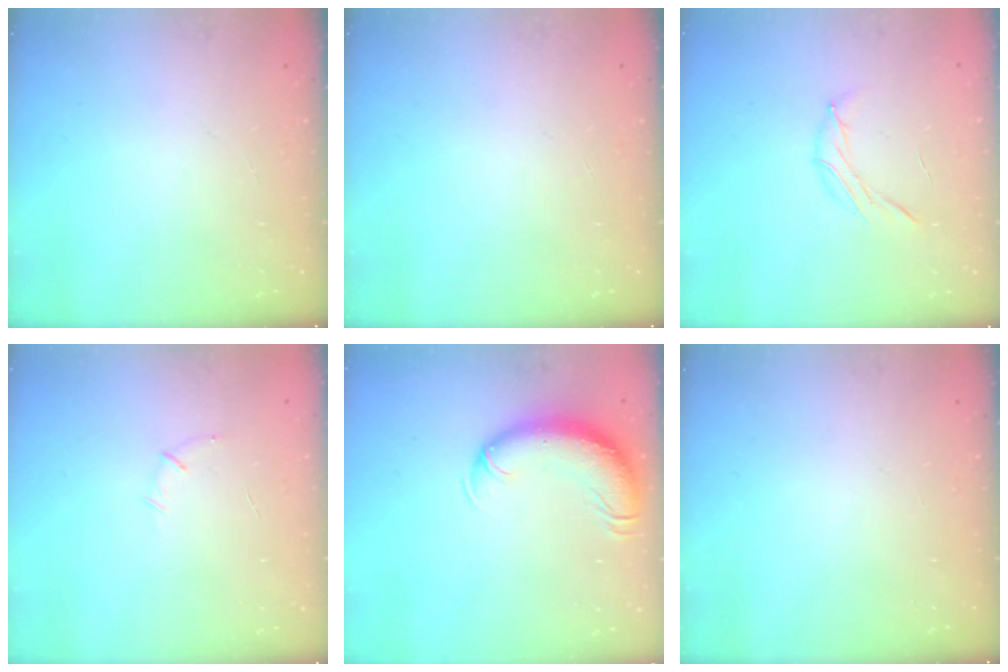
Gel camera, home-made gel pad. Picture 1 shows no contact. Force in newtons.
{"total": 0.0}
{"total": 7.0, "press": 6.9, "slide": 1.4}
{"total": 5.2, "press": 5.0, "slide": 1.1}
{"total": 10.6, "press": 10.3, "slide": 2.5}
{"total": 0.0}